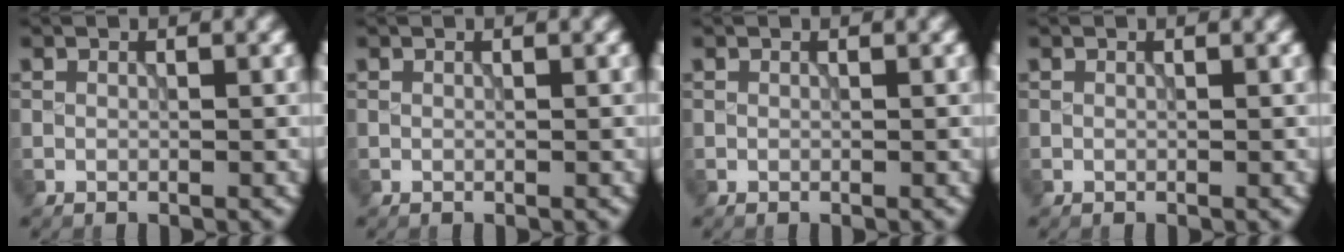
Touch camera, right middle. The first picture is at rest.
{"total": 0.0}
{"total": 0.0}
{"total": 0.0}